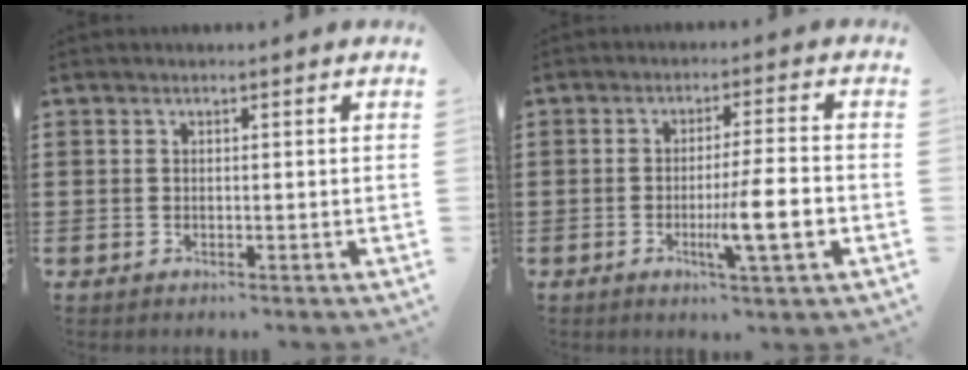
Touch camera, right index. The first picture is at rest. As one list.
[{"total": 8.4, "force": [-2.3, 0.7, 8.1], "torque": [-0.135, -0.010, -0.040]}]